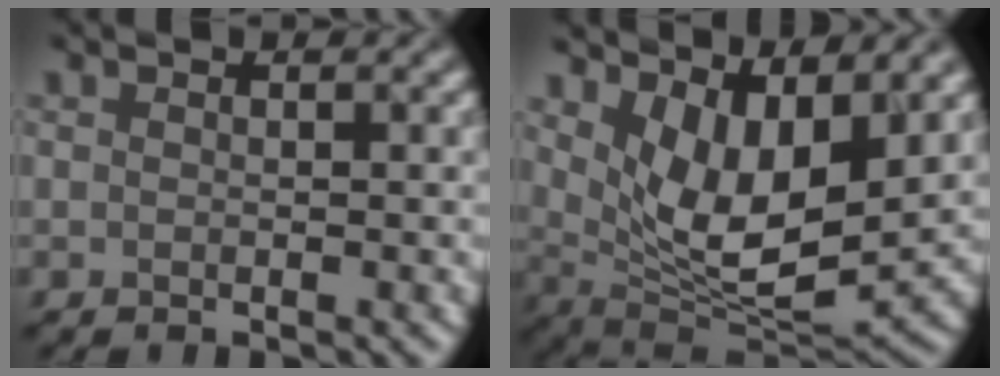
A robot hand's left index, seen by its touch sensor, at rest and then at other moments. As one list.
[{"total": 7.1, "force": [1.9, 3.1, 6.1], "torque": [-0.121, -0.022, 0.055]}]